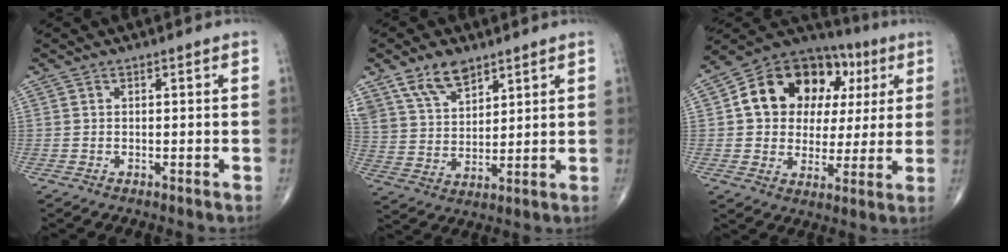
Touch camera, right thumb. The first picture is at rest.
{"total": 9.4, "force": [6.3, 5.0, 4.8], "torque": [-0.073, -0.029, 0.128]}
{"total": 19.9, "force": [5.5, 14.5, 12.5], "torque": [-0.153, 0.025, 0.086]}